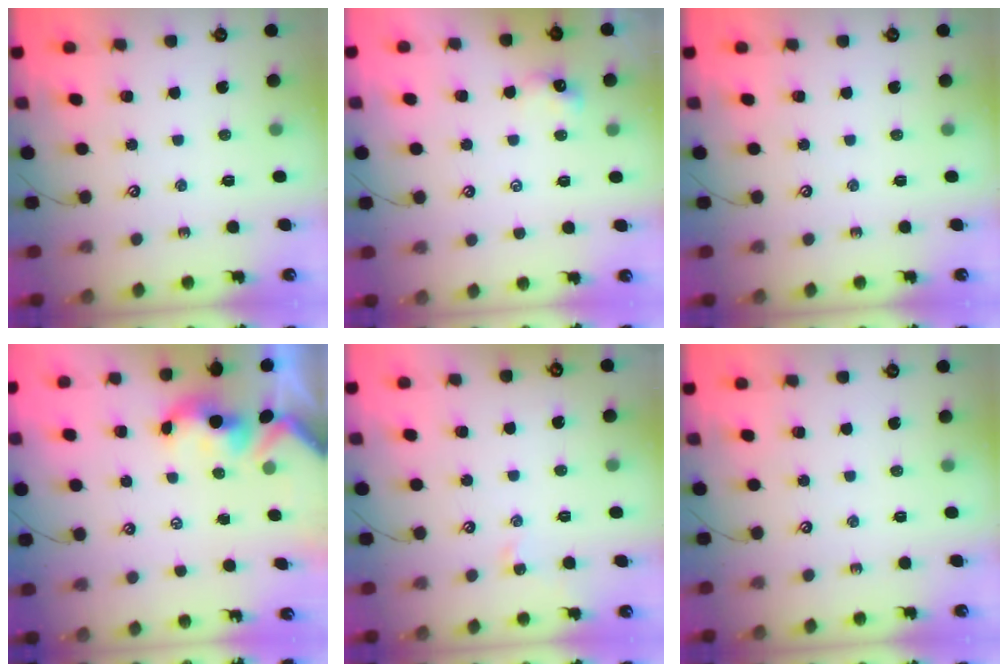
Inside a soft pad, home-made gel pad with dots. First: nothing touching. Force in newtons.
{"total": 1.3, "press": 1.3, "slide": 0.1}
{"total": 0.0}
{"total": 1.1, "press": 0.8, "slide": 0.7}
{"total": 0.5, "press": 0.4, "slide": 0.4}
{"total": 0.0}